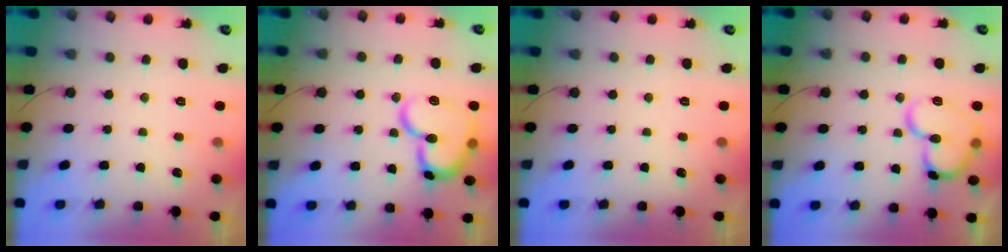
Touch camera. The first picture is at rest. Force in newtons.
{"total": 17.5, "press": 17.4, "slide": 2.1}
{"total": 0.0}
{"total": 15.9, "press": 15.7, "slide": 2.4}